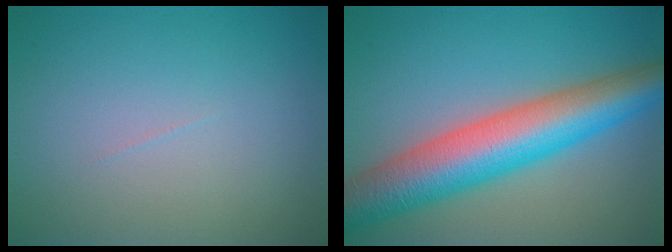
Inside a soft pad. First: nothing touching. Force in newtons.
{"total": 10.0, "press": 10.0, "slide": 0.2}